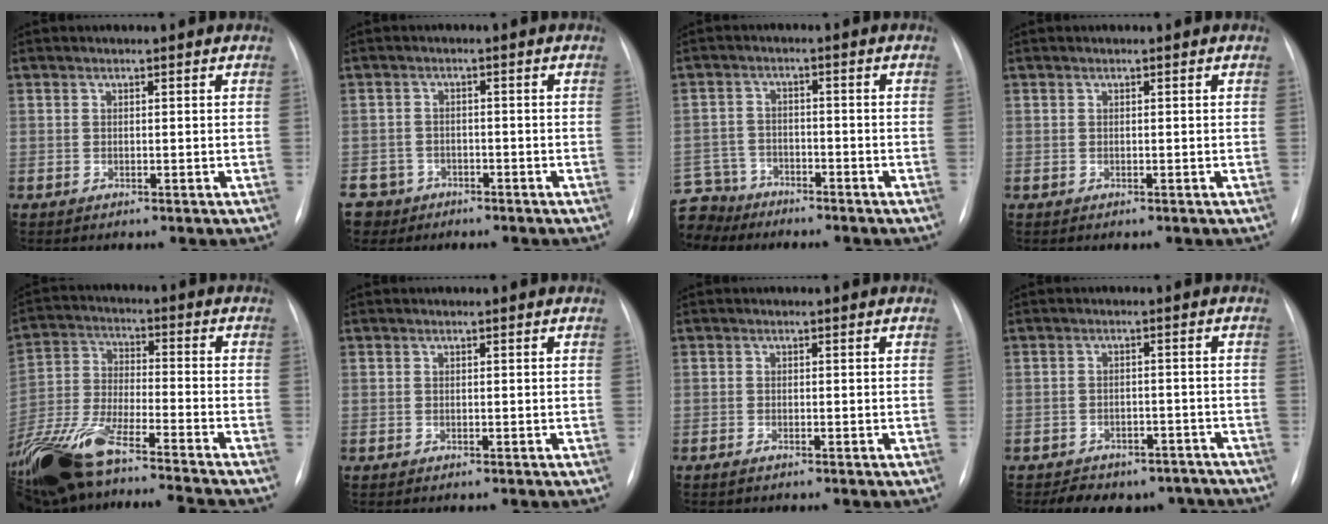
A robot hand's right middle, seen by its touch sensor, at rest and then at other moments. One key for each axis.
{"total": 6.0, "fx": -4.0, "fy": 4.5, "fz": 0.1, "tx": -0.009, "ty": 0.004, "tz": -0.067}
{"total": 8.4, "fx": -7.5, "fy": 3.7, "fz": 0.2, "tx": -0.018, "ty": 0.005, "tz": -0.140}
{"total": 0.0}
{"total": 20.4, "fx": -16.4, "fy": 1.4, "fz": 12.1, "tx": -0.271, "ty": -0.029, "tz": -0.295}
{"total": 0.0}
{"total": 0.5, "fx": -0.4, "fy": 0.1, "fz": 0.4, "tx": -0.010, "ty": 0.000, "tz": -0.005}
{"total": 10.6, "fx": -8.7, "fy": 5.4, "fz": 2.7, "tx": -0.027, "ty": 0.012, "tz": -0.102}